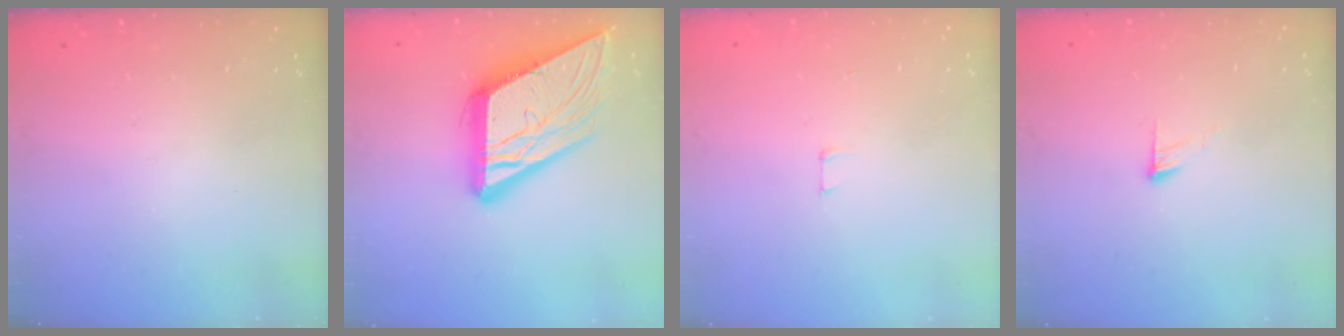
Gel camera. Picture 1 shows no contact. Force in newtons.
{"total": 18.7, "press": 18.6, "slide": 2.1}
{"total": 2.9, "press": 2.9, "slide": 0.2}
{"total": 4.5, "press": 4.5, "slide": 0.4}